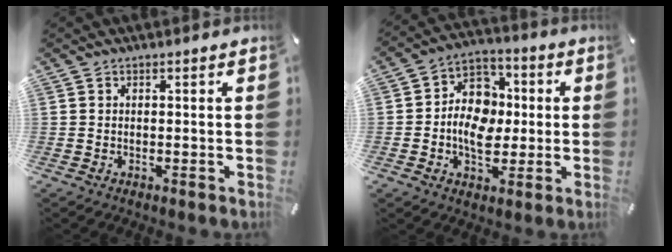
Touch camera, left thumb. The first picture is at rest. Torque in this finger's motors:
{"motor_torque": [0.28, 0.99, 0.59, -0.37, 0.32]}